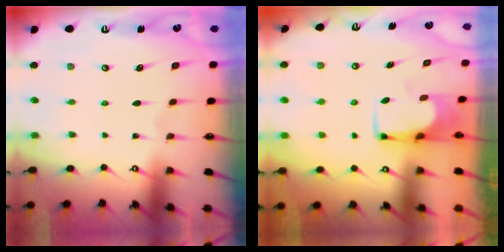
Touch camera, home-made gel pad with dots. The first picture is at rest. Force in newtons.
{"total": 5.3, "press": 5.3, "slide": 0.5}